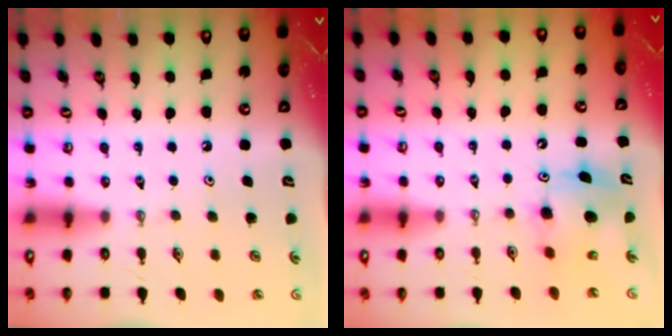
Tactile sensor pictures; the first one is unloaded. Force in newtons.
{"total": 7.6, "press": 7.6, "slide": 0.5}